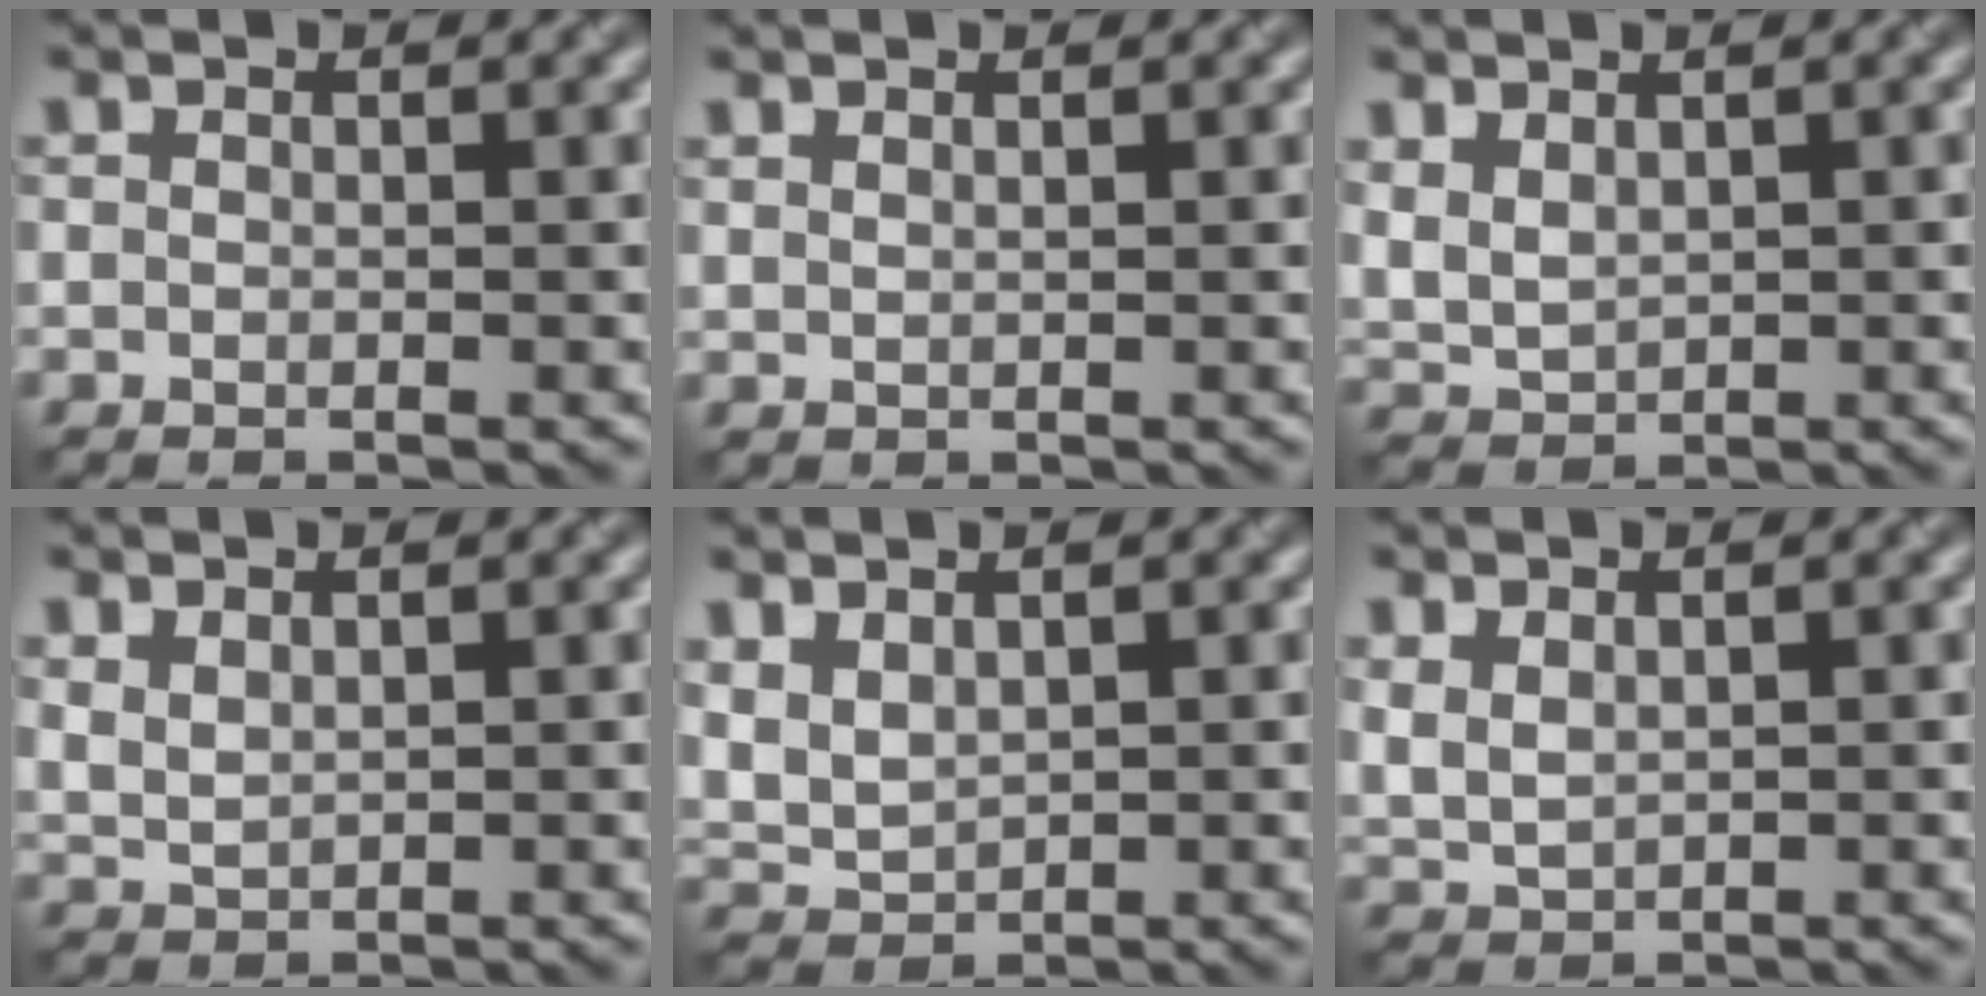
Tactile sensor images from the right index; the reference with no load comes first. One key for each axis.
{"total": 0.7, "fx": 0.7, "fy": 0.0, "fz": 0.0, "tx": -0.002, "ty": 0.005, "tz": 0.014}
{"total": 2.4, "fx": 1.2, "fy": 1.6, "fz": 1.3, "tx": -0.036, "ty": 0.000, "tz": 0.029}
{"total": 1.6, "fx": 1.2, "fy": 0.8, "fz": 0.7, "tx": -0.022, "ty": 0.001, "tz": 0.028}
{"total": 3.4, "fx": 1.7, "fy": 2.3, "fz": 1.8, "tx": -0.056, "ty": 0.003, "tz": 0.042}
{"total": 2.0, "fx": 1.0, "fy": 1.3, "fz": 1.1, "tx": -0.034, "ty": 0.001, "tz": 0.026}